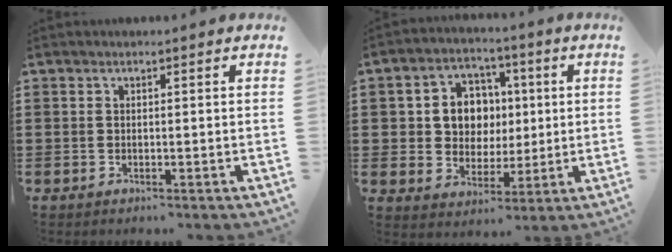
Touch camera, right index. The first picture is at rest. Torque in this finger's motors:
{"motor_torque": [1.08, -0.54, 0.27, 0.07]}